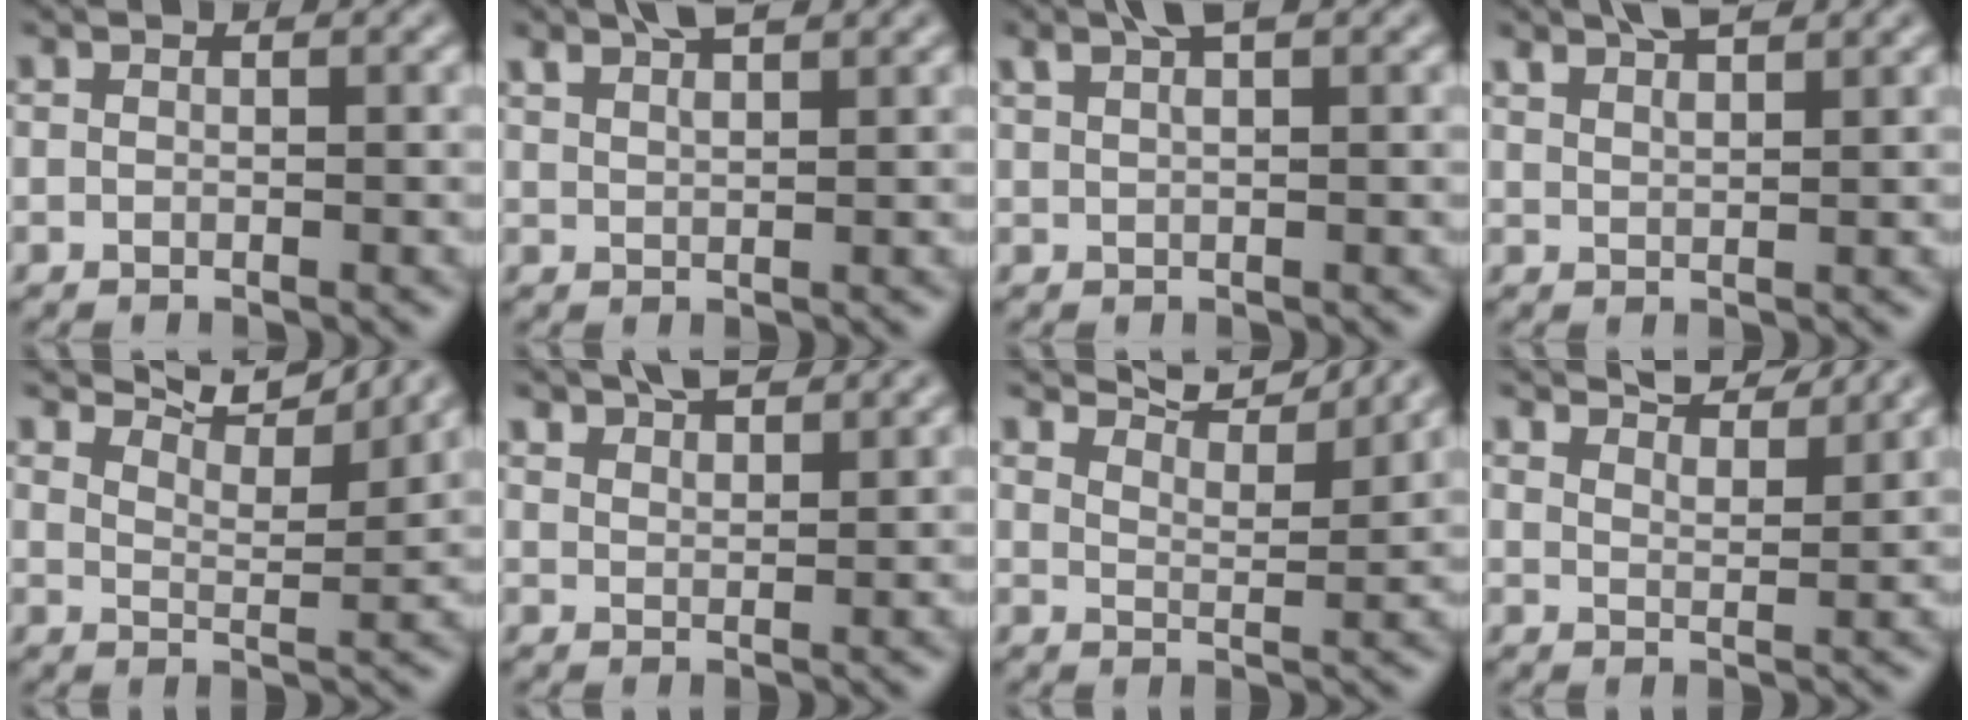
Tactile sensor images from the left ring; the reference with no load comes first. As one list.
[{"total": 3.0, "force": [2.5, 0.6, 1.5], "torque": [-0.023, 0.007, 0.041]}, {"total": 2.3, "force": [1.7, 0.4, 1.5], "torque": [-0.024, 0.003, 0.032]}, {"total": 3.4, "force": [2.8, 0.8, 1.7], "torque": [-0.020, 0.009, 0.041]}, {"total": 6.6, "force": [6.2, 0.8, 2.2], "torque": [-0.047, 0.008, 0.082]}, {"total": 3.6, "force": [3.2, 0.8, 1.4], "torque": [-0.025, 0.003, 0.054]}, {"total": 5.9, "force": [5.5, 0.7, 2.0], "torque": [-0.039, 0.006, 0.074]}, {"total": 4.5, "force": [4.2, 0.6, 1.5], "torque": [-0.021, 0.000, 0.060]}]